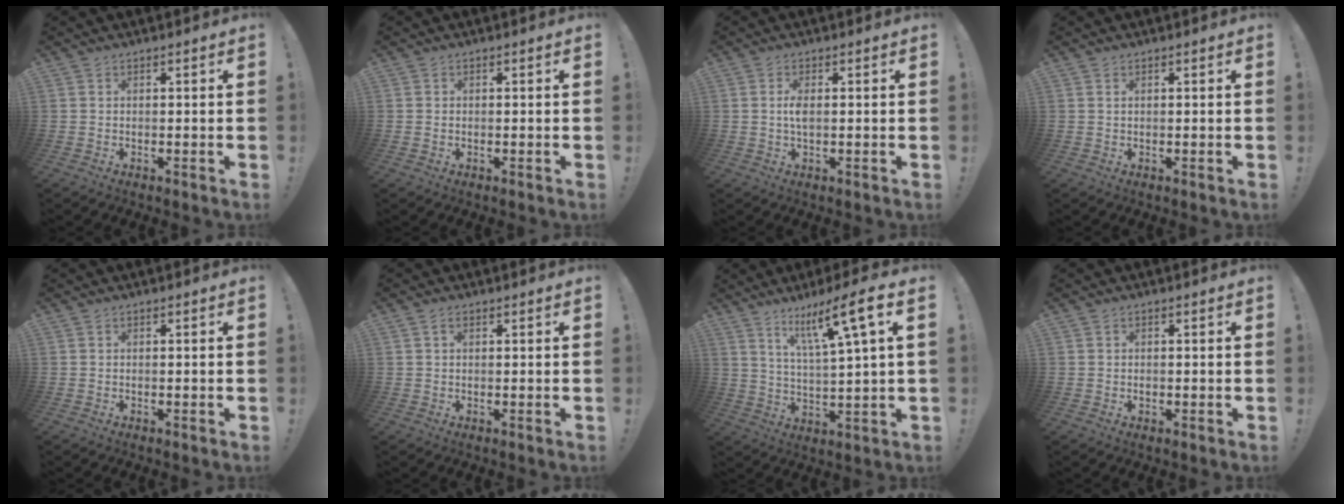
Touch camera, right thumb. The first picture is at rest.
{"total": 0.6, "force": [0.1, 0.6, 0.2], "torque": [-0.003, 0.002, 0.002]}
{"total": 2.9, "force": [0.1, 1.0, 2.7], "torque": [-0.054, -0.002, -0.003]}
{"total": 0.7, "force": [0.4, 0.2, 0.5], "torque": [-0.003, -0.003, 0.007]}
{"total": 0.0}
{"total": 1.4, "force": [0.6, 0.9, 0.9], "torque": [-0.013, 0.000, 0.009]}
{"total": 13.0, "force": [6.6, 0.8, 11.2], "torque": [-0.190, -0.031, 0.095]}
{"total": 0.7, "force": [-0.3, 0.6, 0.2], "torque": [-0.001, 0.001, -0.007]}